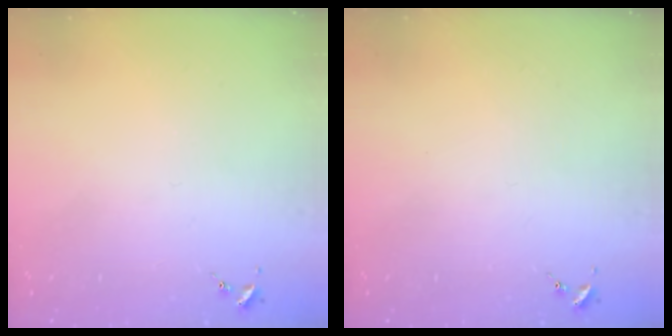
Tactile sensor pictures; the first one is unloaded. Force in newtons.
{"total": 0.0}